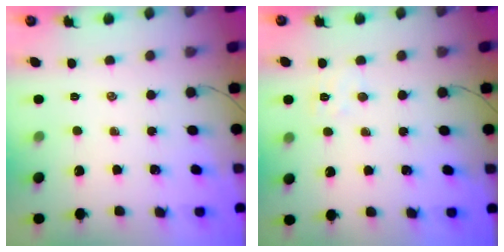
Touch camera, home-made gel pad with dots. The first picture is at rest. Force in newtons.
{"total": 4.5, "press": 4.4, "slide": 1.2}